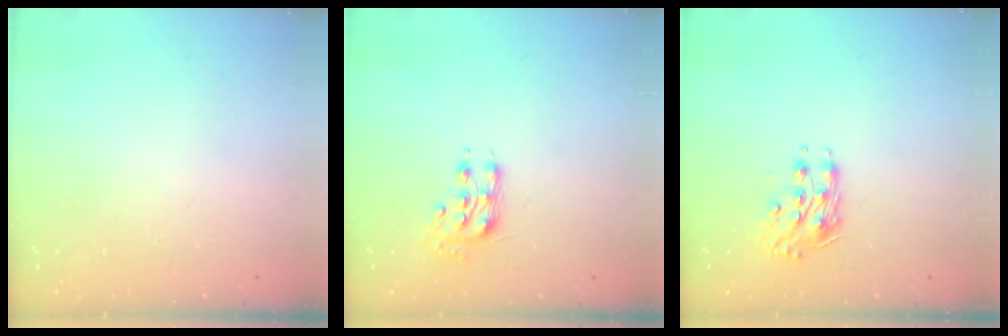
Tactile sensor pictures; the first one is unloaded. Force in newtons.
{"total": 8.1, "press": 8.0, "slide": 1.0}
{"total": 9.4, "press": 9.4, "slide": 0.9}